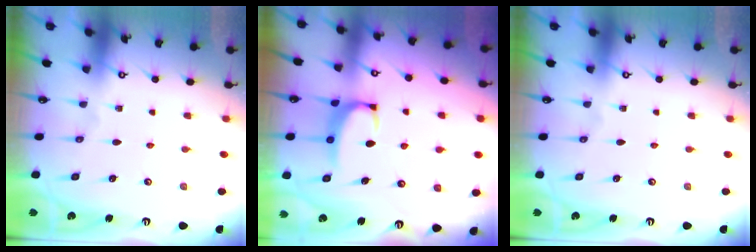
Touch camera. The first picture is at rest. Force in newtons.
{"total": 2.1, "press": 2.0, "slide": 0.6}
{"total": 0.0}